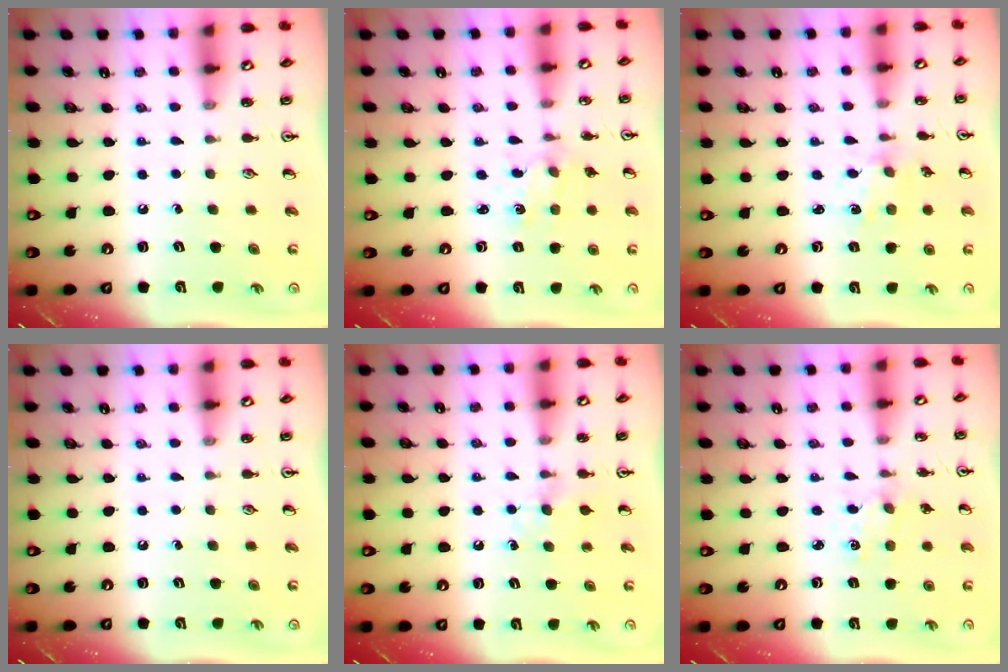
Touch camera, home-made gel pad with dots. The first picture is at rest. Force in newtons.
{"total": 1.6, "press": 1.6, "slide": 0.3}
{"total": 1.9, "press": 1.8, "slide": 0.5}
{"total": 0.0}
{"total": 5.0, "press": 5.0, "slide": 0.7}
{"total": 1.1, "press": 1.1, "slide": 0.3}